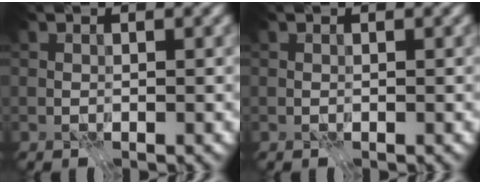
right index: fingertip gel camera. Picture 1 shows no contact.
{"total": 0.0}